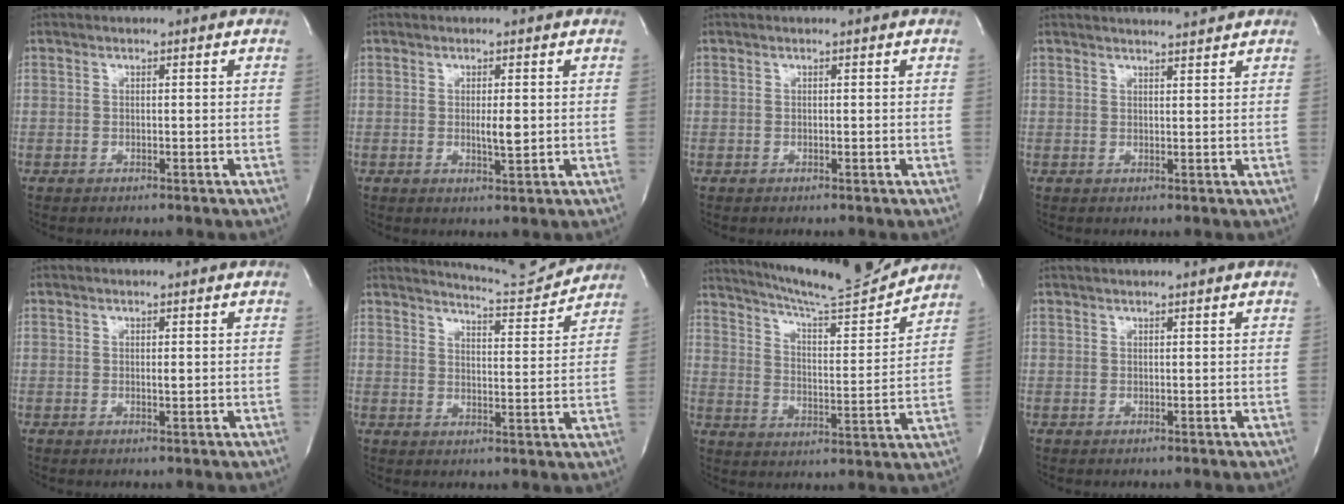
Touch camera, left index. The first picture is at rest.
{"total": 2.4, "force": [0.1, 0.4, 2.3], "torque": [-0.043, -0.008, 0.003]}
{"total": 0.0}
{"total": 4.5, "force": [4.4, -0.2, 1.1], "torque": [-0.021, 0.007, 0.057]}
{"total": 1.0, "force": [0.4, 0.1, 0.9], "torque": [-0.020, -0.005, 0.006]}
{"total": 8.3, "force": [8.3, -0.8, 0.0], "torque": [-0.014, -0.022, 0.118]}
{"total": 16.6, "force": [15.6, 0.1, 5.5], "torque": [-0.097, -0.034, 0.229]}
{"total": 3.9, "force": [3.7, -0.3, 1.5], "torque": [-0.017, 0.023, 0.048]}